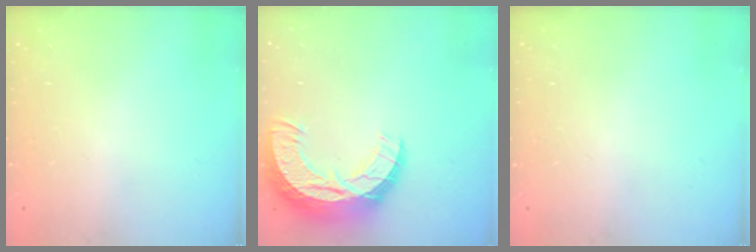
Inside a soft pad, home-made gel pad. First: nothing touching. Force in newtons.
{"total": 15.9, "press": 15.9, "slide": 0.9}
{"total": 0.0}